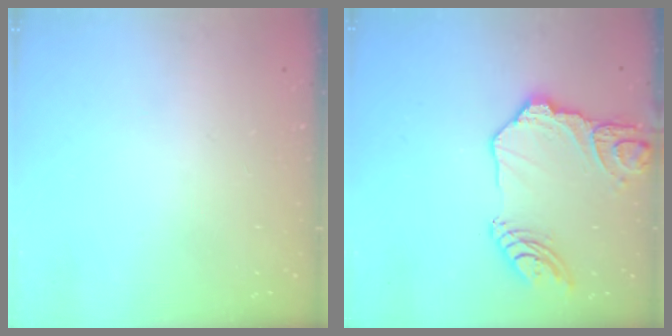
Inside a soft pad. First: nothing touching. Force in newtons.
{"total": 16.8, "press": 16.7, "slide": 1.6}